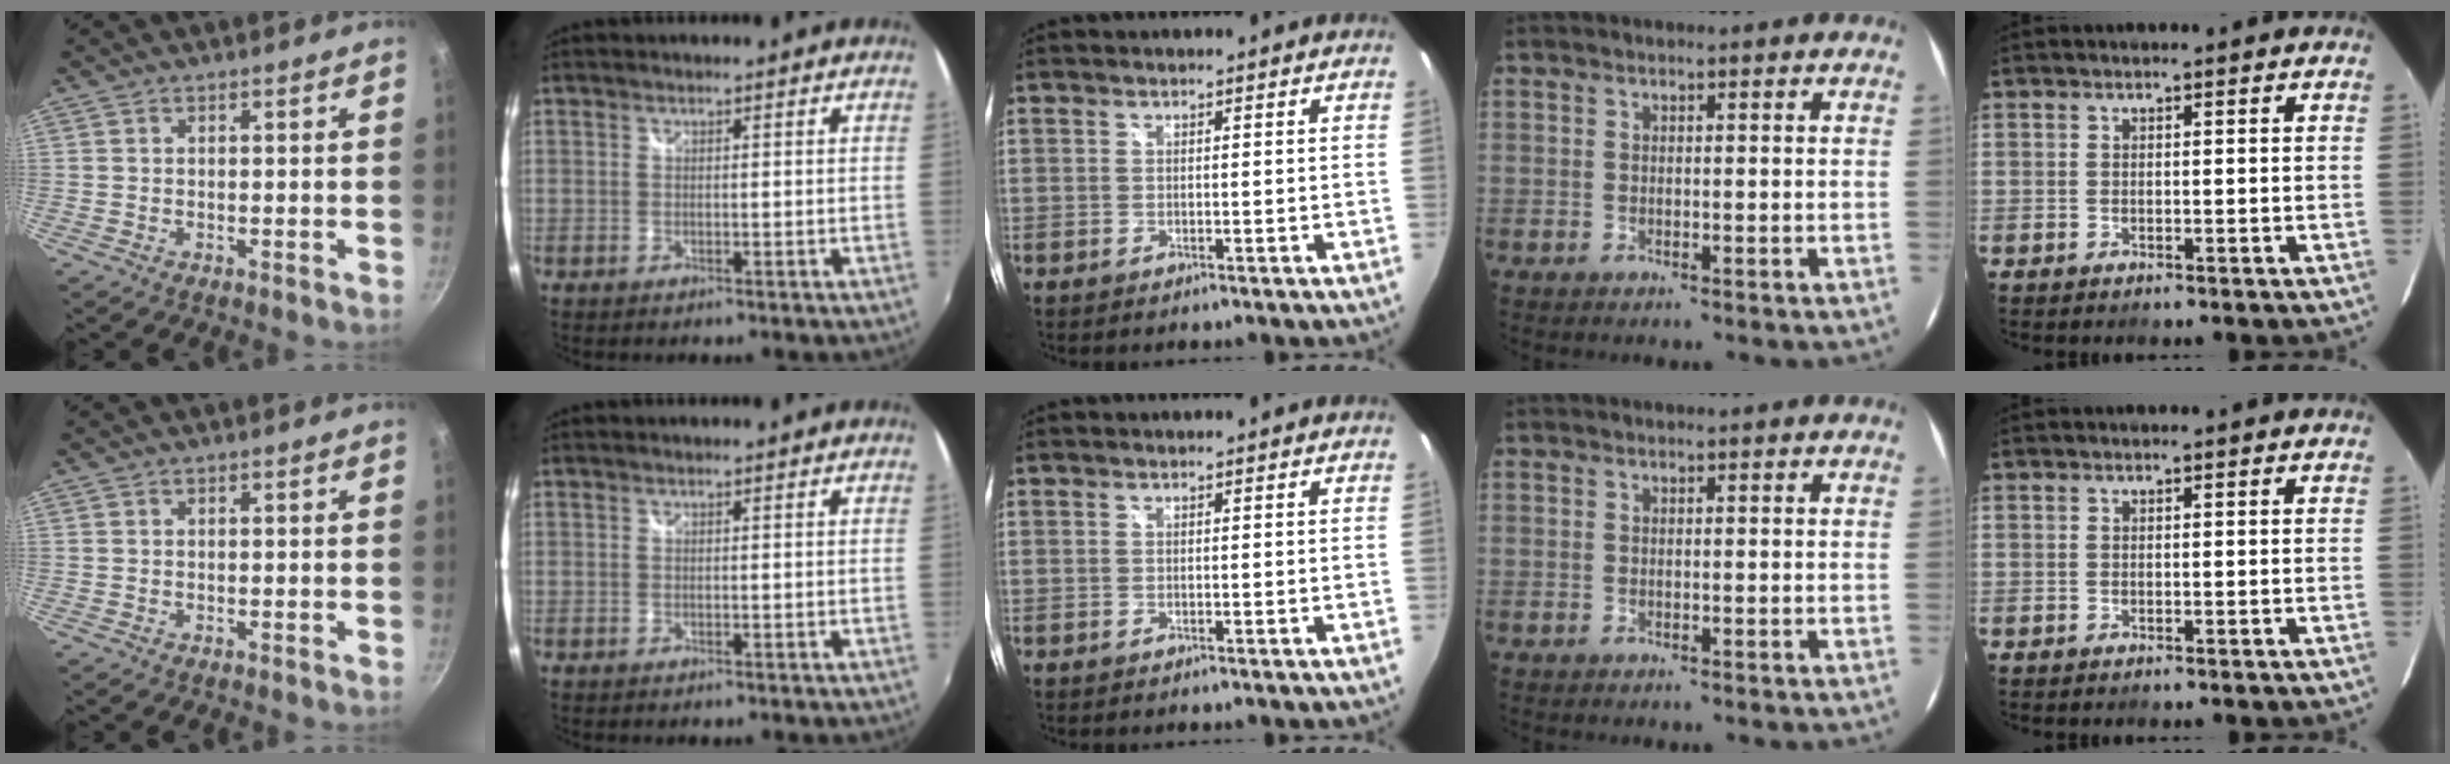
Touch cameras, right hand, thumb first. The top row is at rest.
{}